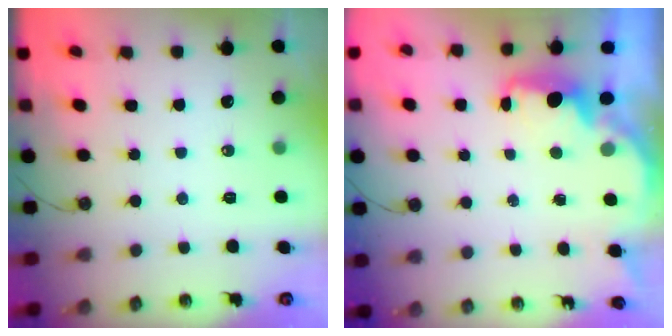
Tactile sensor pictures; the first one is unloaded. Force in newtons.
{"total": 2.5, "press": 2.4, "slide": 0.8}